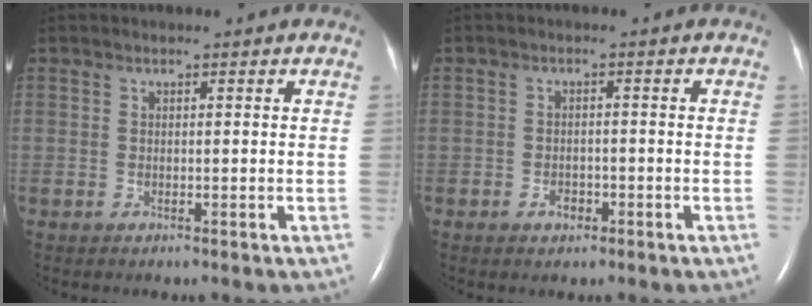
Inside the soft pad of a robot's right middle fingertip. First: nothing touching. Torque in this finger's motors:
{"motor_torque": [0.32, -0.16, 0.10, 0.03]}